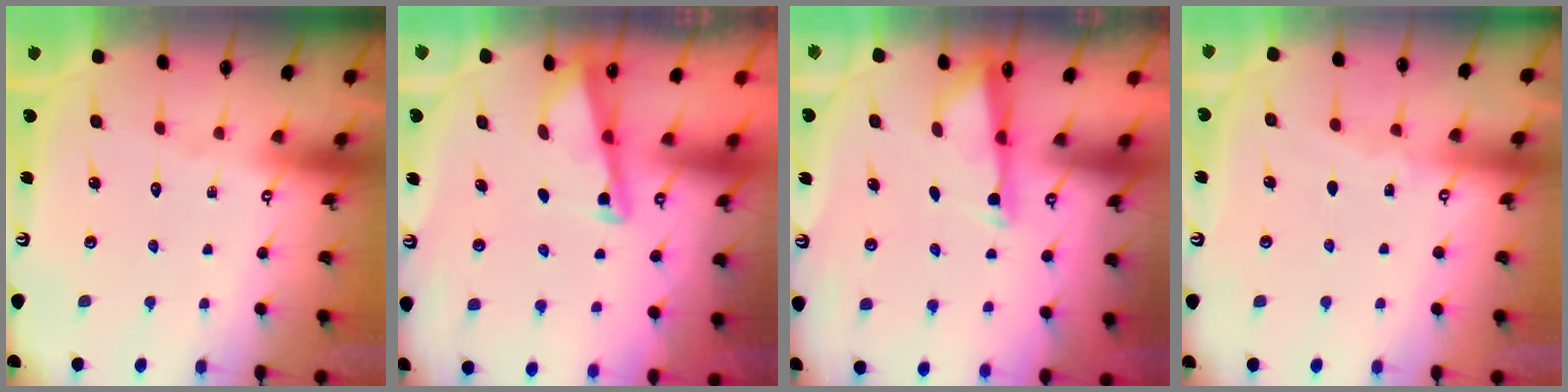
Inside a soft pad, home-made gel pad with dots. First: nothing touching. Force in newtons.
{"total": 3.0, "press": 3.0, "slide": 0.3}
{"total": 2.9, "press": 2.9, "slide": 0.6}
{"total": 3.1, "press": 3.1, "slide": 0.4}